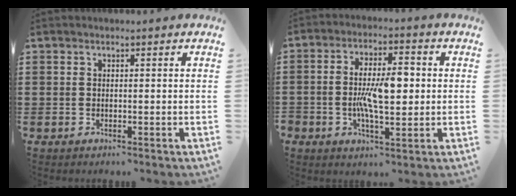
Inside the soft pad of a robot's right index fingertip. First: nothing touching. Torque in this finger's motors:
{"motor_torque": [2.14, 0.00, 1.05, 0.21]}